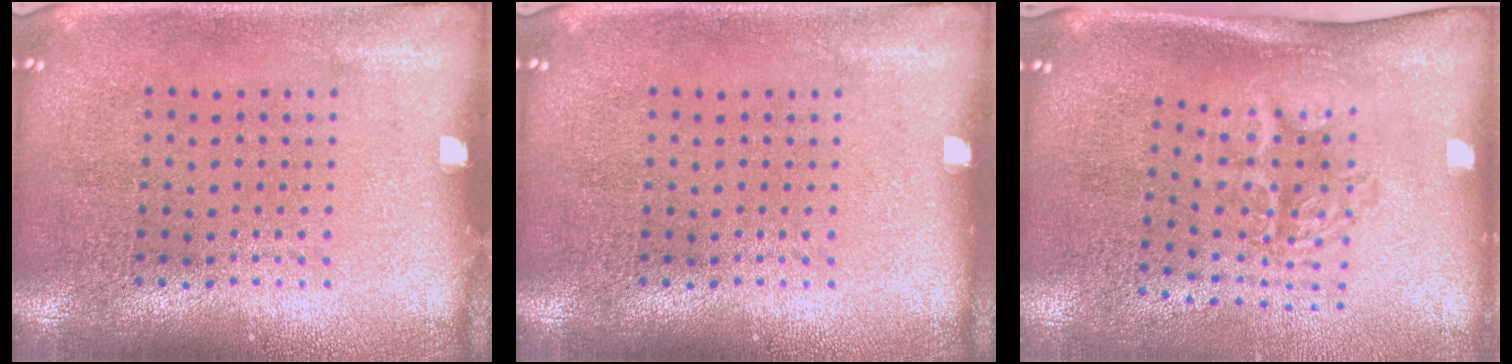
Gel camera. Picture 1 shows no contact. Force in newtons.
{"total": 0.0}
{"total": 1.8, "press": 1.2, "slide": 1.3}